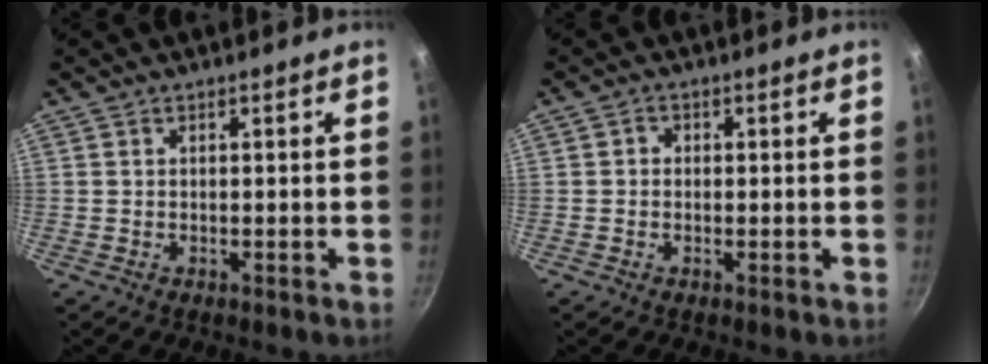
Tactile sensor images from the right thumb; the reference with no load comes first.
{"total": 1.3, "force": [-0.1, 1.2, 0.4], "torque": [-0.004, 0.006, -0.003]}